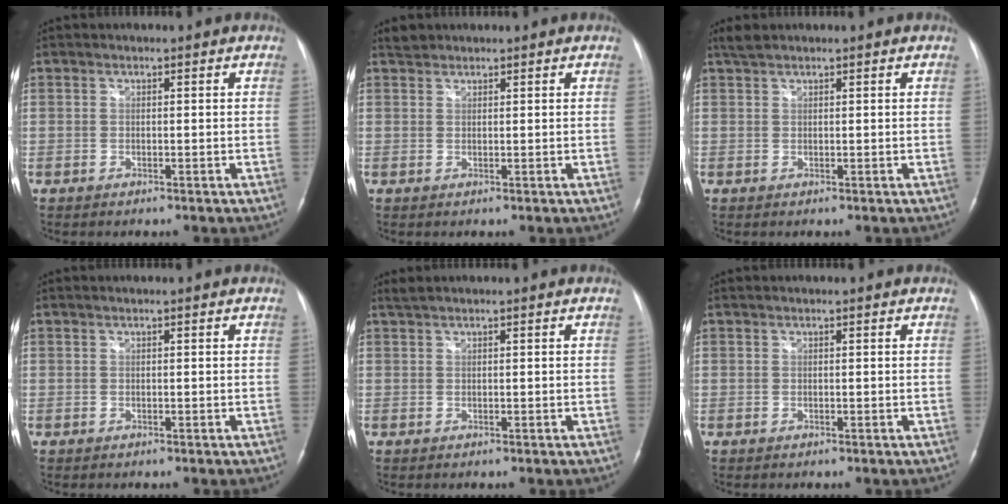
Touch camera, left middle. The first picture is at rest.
{"total": 1.4, "force": [1.3, 0.5, 0.0], "torque": [-0.002, 0.008, 0.023]}
{"total": 1.7, "force": [1.5, 0.3, 0.7], "torque": [-0.020, 0.013, 0.033]}
{"total": 0.0}
{"total": 1.3, "force": [1.1, 0.0, 0.7], "torque": [-0.019, 0.017, 0.024]}
{"total": 0.0}